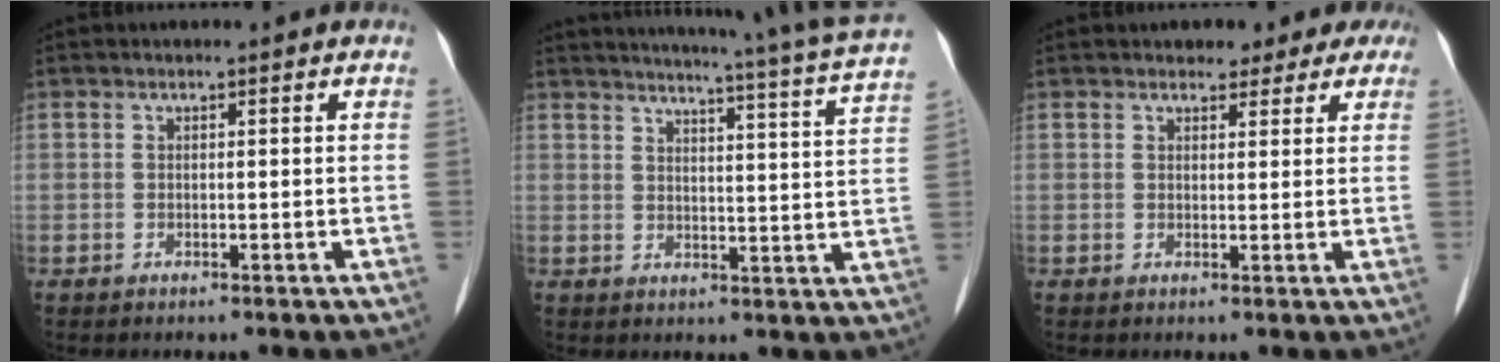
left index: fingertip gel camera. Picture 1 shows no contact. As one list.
[{"total": 17.1, "force": [15.4, -1.8, 7.0], "torque": [-0.113, -0.062, 0.177]}, {"total": 6.0, "force": [4.7, 3.2, 1.8], "torque": [-0.003, 0.009, 0.046]}]